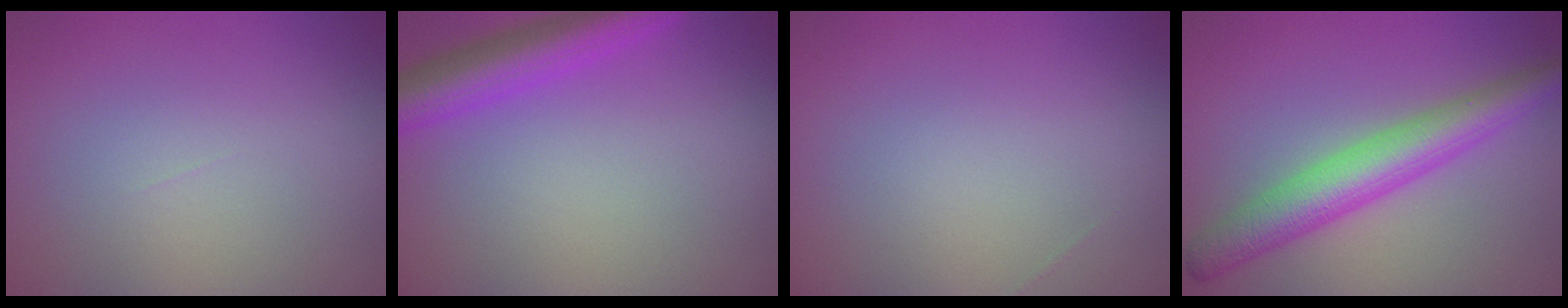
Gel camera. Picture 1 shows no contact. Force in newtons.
{"total": 4.7, "press": 4.7, "slide": 0.3}
{"total": 0.0}
{"total": 5.6, "press": 5.6, "slide": 0.1}